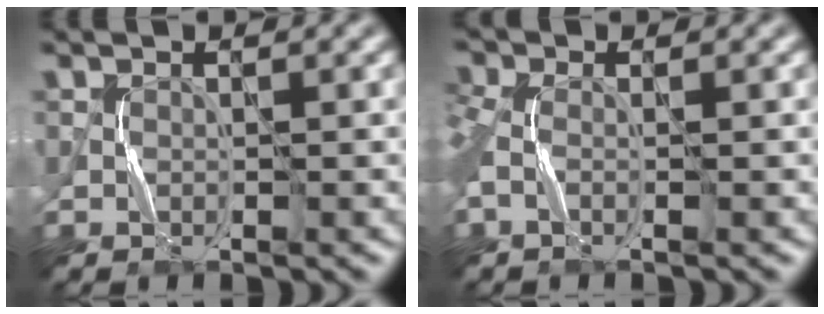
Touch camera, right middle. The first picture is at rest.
{"total": 3.5, "force": [-0.6, 2.1, 2.8], "torque": [-0.076, 0.004, -0.012]}